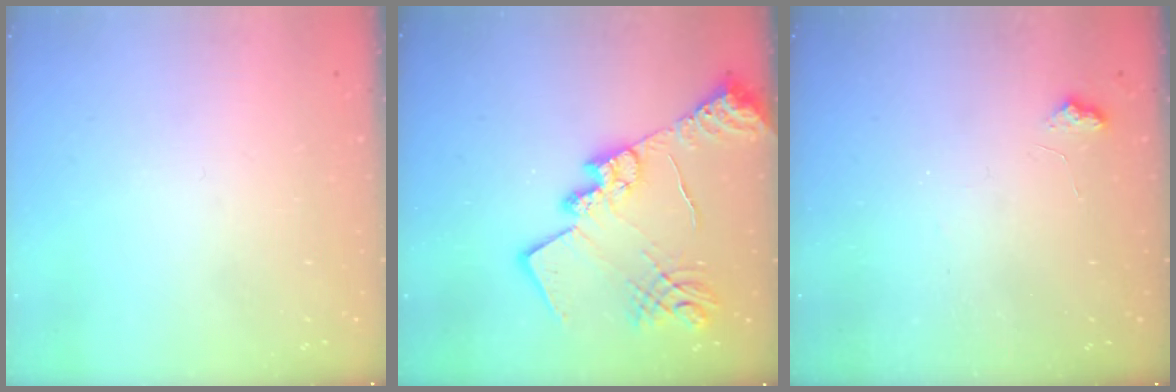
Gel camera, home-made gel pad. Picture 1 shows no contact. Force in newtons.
{"total": 19.4, "press": 19.4, "slide": 1.9}
{"total": 6.1, "press": 6.0, "slide": 0.7}